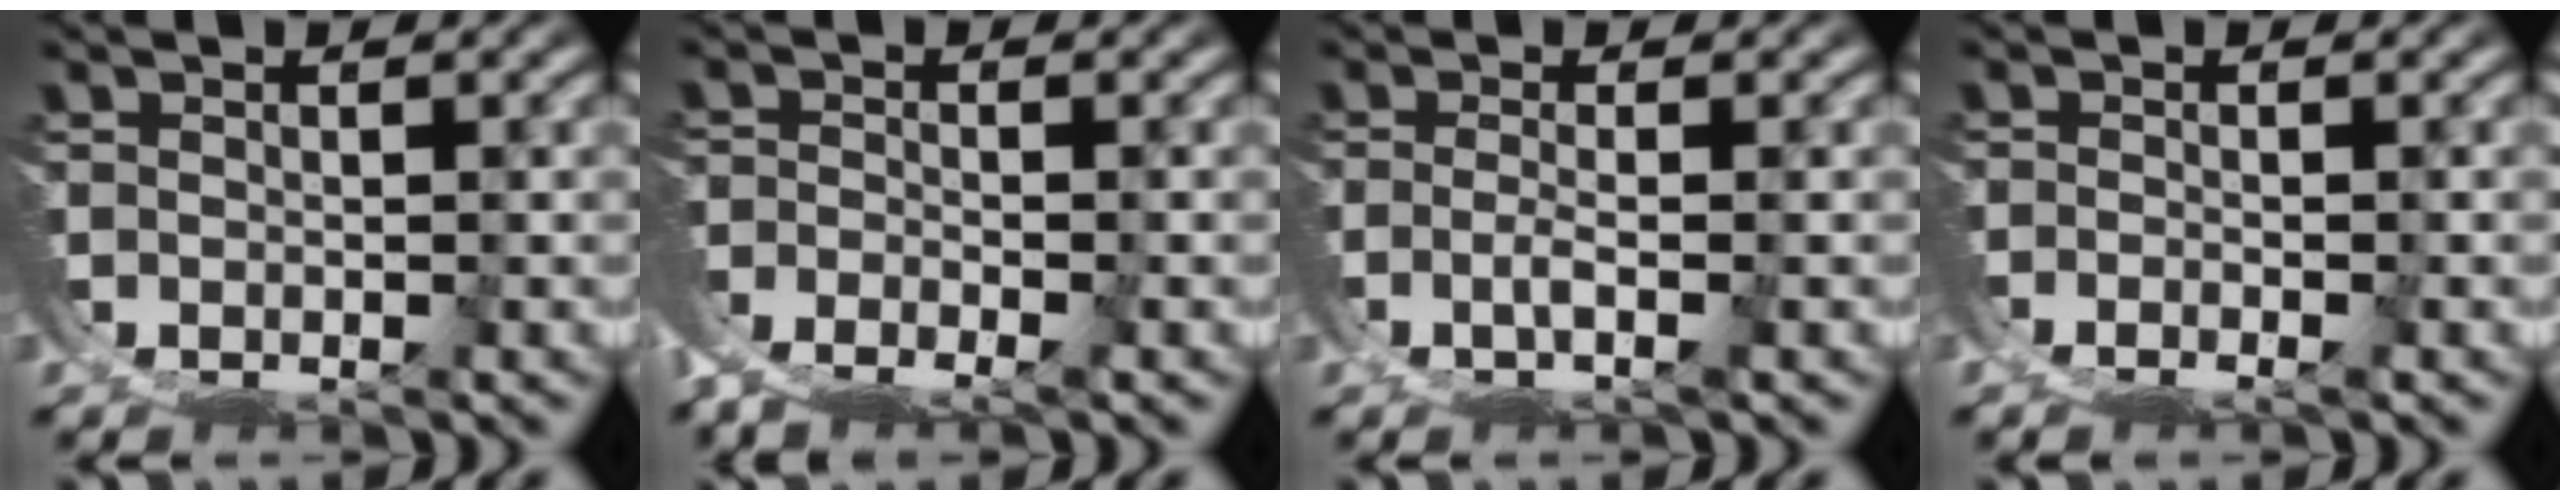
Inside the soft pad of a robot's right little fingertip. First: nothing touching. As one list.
[{"total": 7.2, "force": [-3.5, 5.0, 3.7], "torque": [-0.079, -0.028, -0.050]}, {"total": 2.4, "force": [-0.7, 0.5, 2.2], "torque": [-0.038, -0.018, -0.001]}, {"total": 3.5, "force": [-2.5, 1.8, 1.7], "torque": [-0.028, -0.014, -0.034]}]